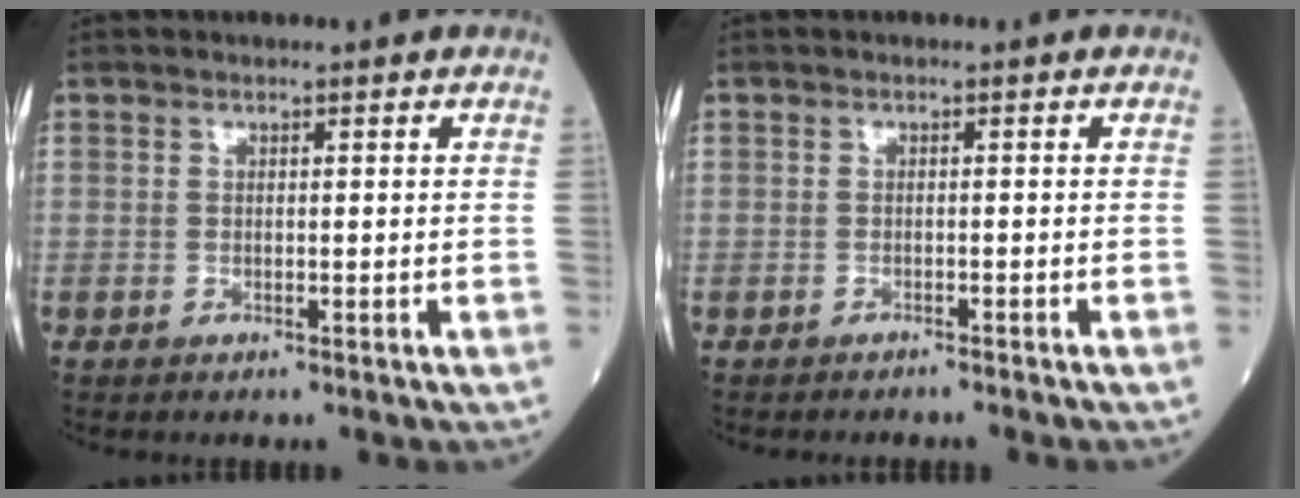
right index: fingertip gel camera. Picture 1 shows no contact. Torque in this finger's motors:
{"motor_torque": [-0.08, 0.01, 0.03, 0.00]}